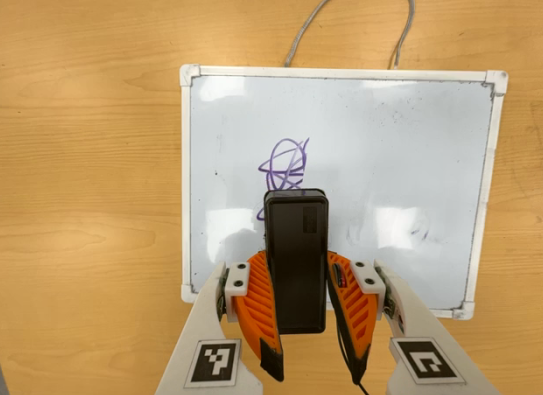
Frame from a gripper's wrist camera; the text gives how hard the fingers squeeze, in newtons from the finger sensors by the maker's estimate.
{"total": 7.9, "left": 6.4, "right": 9.4}